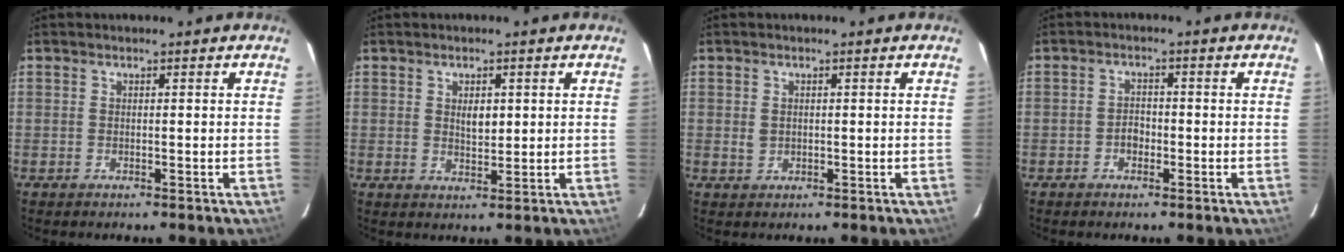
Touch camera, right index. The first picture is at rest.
{"total": 3.2, "force": [0.8, 1.8, 2.5], "torque": [-0.039, 0.001, 0.014]}
{"total": 1.7, "force": [0.1, 1.4, 0.9], "torque": [-0.017, 0.002, 0.004]}
{"total": 2.3, "force": [-1.0, 1.7, 1.1], "torque": [-0.020, 0.008, -0.018]}